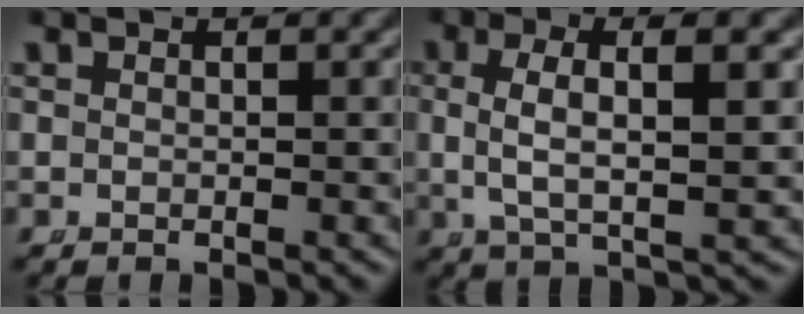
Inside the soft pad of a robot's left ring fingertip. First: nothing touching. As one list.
[{"total": 5.3, "force": [1.2, 1.6, 5.0], "torque": [-0.102, -0.002, 0.030]}]